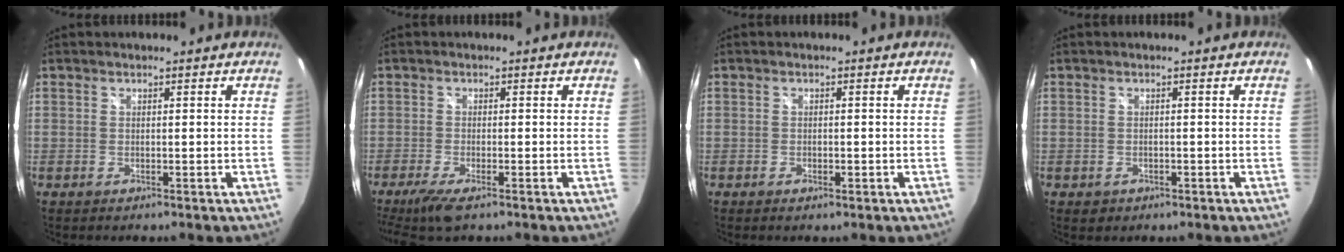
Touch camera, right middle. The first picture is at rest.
{"total": 5.2, "force": [-3.6, 0.6, 3.7], "torque": [-0.083, -0.020, -0.067]}
{"total": 1.1, "force": [-0.6, 0.6, 0.7], "torque": [-0.011, -0.003, -0.011]}
{"total": 2.0, "force": [-0.8, 1.6, 0.7], "torque": [-0.017, -0.005, -0.008]}